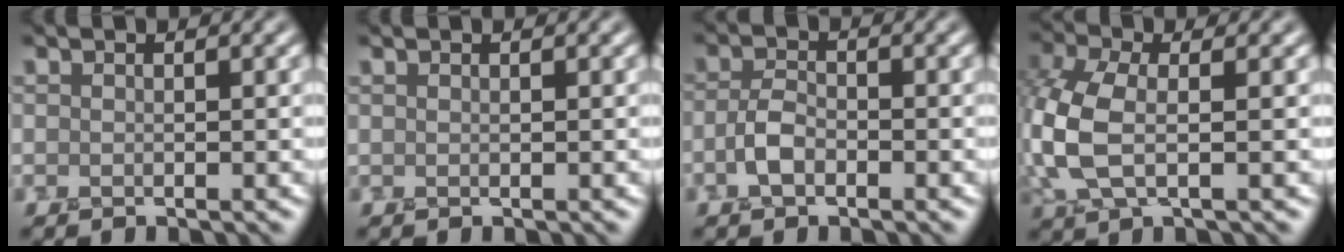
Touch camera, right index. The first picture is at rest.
{"total": 0.0}
{"total": 2.5, "force": [-0.9, 1.4, 1.8], "torque": [-0.039, 0.003, -0.024]}
{"total": 6.2, "force": [-0.6, 3.2, 5.3], "torque": [-0.139, 0.006, -0.019]}